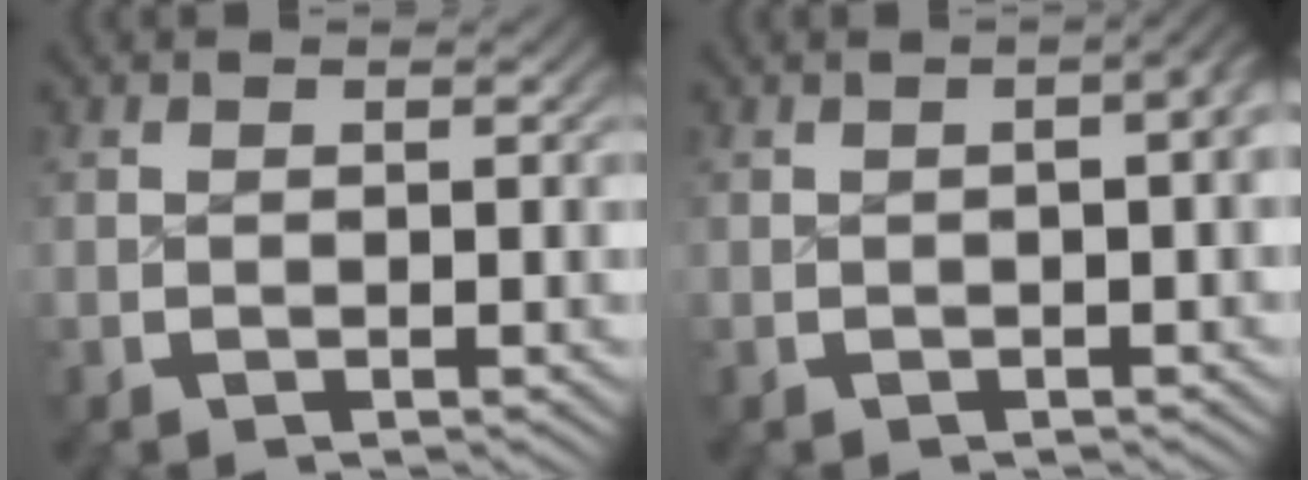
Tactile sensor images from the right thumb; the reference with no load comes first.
{"total": 5.0, "force": [0.8, 2.2, 4.4], "torque": [-0.037, 0.029, -0.003]}